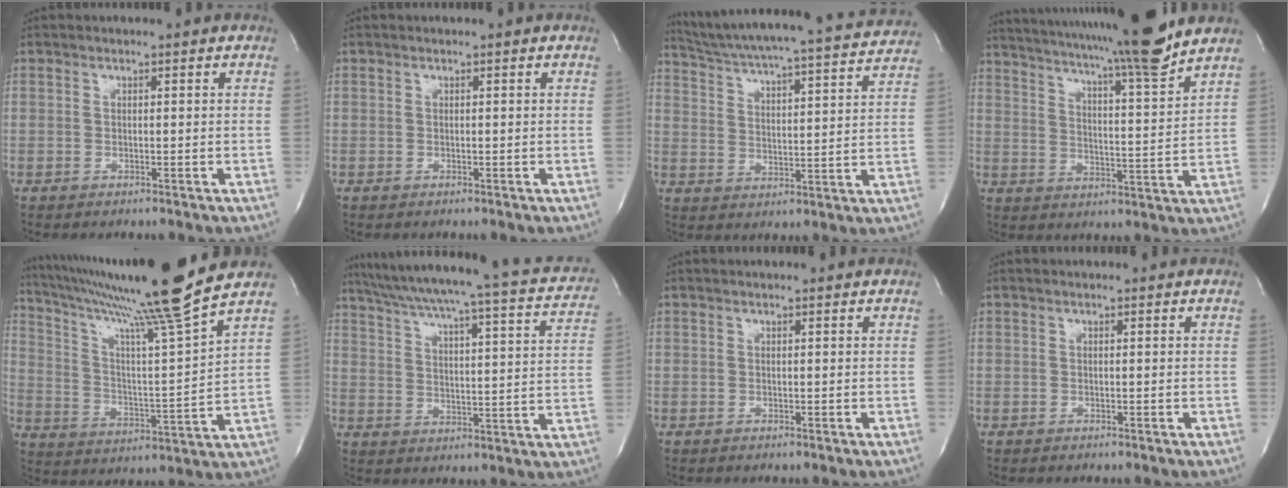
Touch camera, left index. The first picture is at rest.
{"total": 0.0}
{"total": 23.5, "force": [22.0, 0.6, 8.4], "torque": [-0.142, -0.033, 0.293]}
{"total": 19.5, "force": [16.9, -0.8, 9.7], "torque": [-0.168, -0.032, 0.240]}
{"total": 20.2, "force": [16.8, -3.0, 10.9], "torque": [-0.193, -0.036, 0.264]}
{"total": 25.0, "force": [21.4, 2.5, 12.7], "torque": [-0.194, -0.025, 0.266]}
{"total": 1.4, "force": [1.4, 0.0, 0.4], "torque": [-0.010, 0.011, 0.016]}
{"total": 0.6, "force": [0.5, 0.0, 0.1], "torque": [-0.002, 0.003, 0.005]}